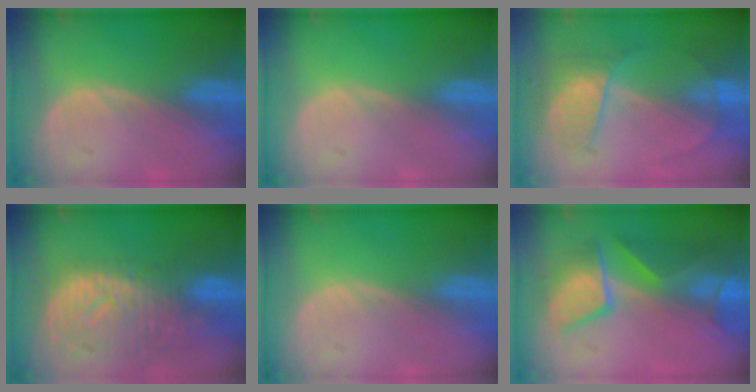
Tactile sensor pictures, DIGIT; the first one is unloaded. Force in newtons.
{"total": 0.0}
{"total": 7.1, "press": 6.1, "slide": 3.6}
{"total": 10.8, "press": 9.7, "slide": 4.8}
{"total": 0.0}
{"total": 10.0, "press": 8.6, "slide": 5.1}